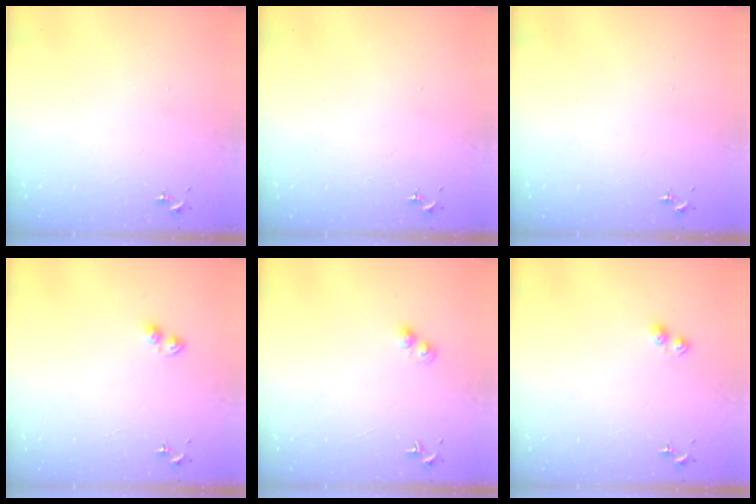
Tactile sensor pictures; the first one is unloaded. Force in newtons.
{"total": 0.0}
{"total": 0.0}
{"total": 4.5, "press": 4.5, "slide": 0.5}
{"total": 4.1, "press": 4.1, "slide": 0.6}
{"total": 5.0, "press": 4.9, "slide": 0.7}